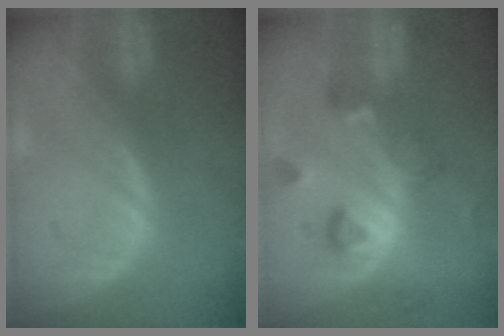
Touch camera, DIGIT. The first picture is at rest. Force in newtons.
{"total": 7.1, "press": 6.9, "slide": 1.6}